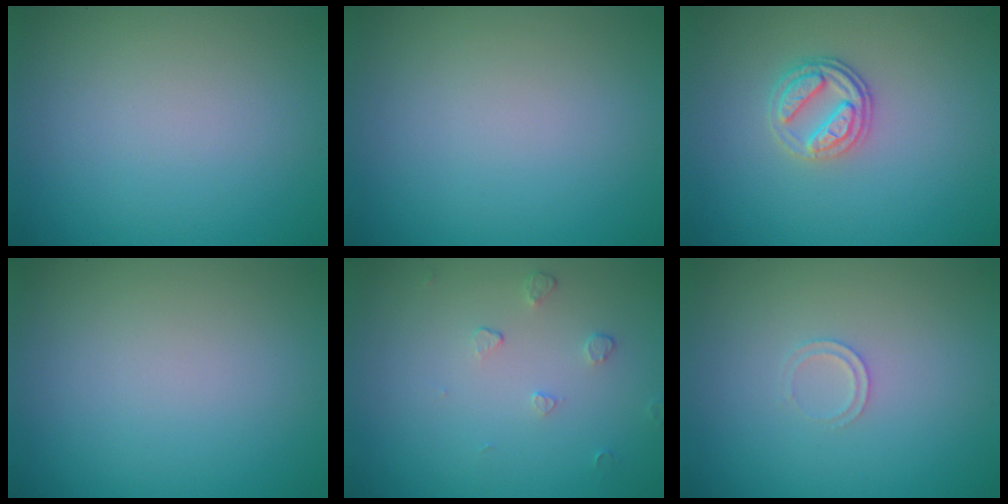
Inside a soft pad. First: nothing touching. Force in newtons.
{"total": 0.0}
{"total": 2.7, "press": 2.5, "slide": 0.9}
{"total": 0.0}
{"total": 0.9, "press": 0.6, "slide": 0.7}
{"total": 0.9, "press": 0.9, "slide": 0.1}